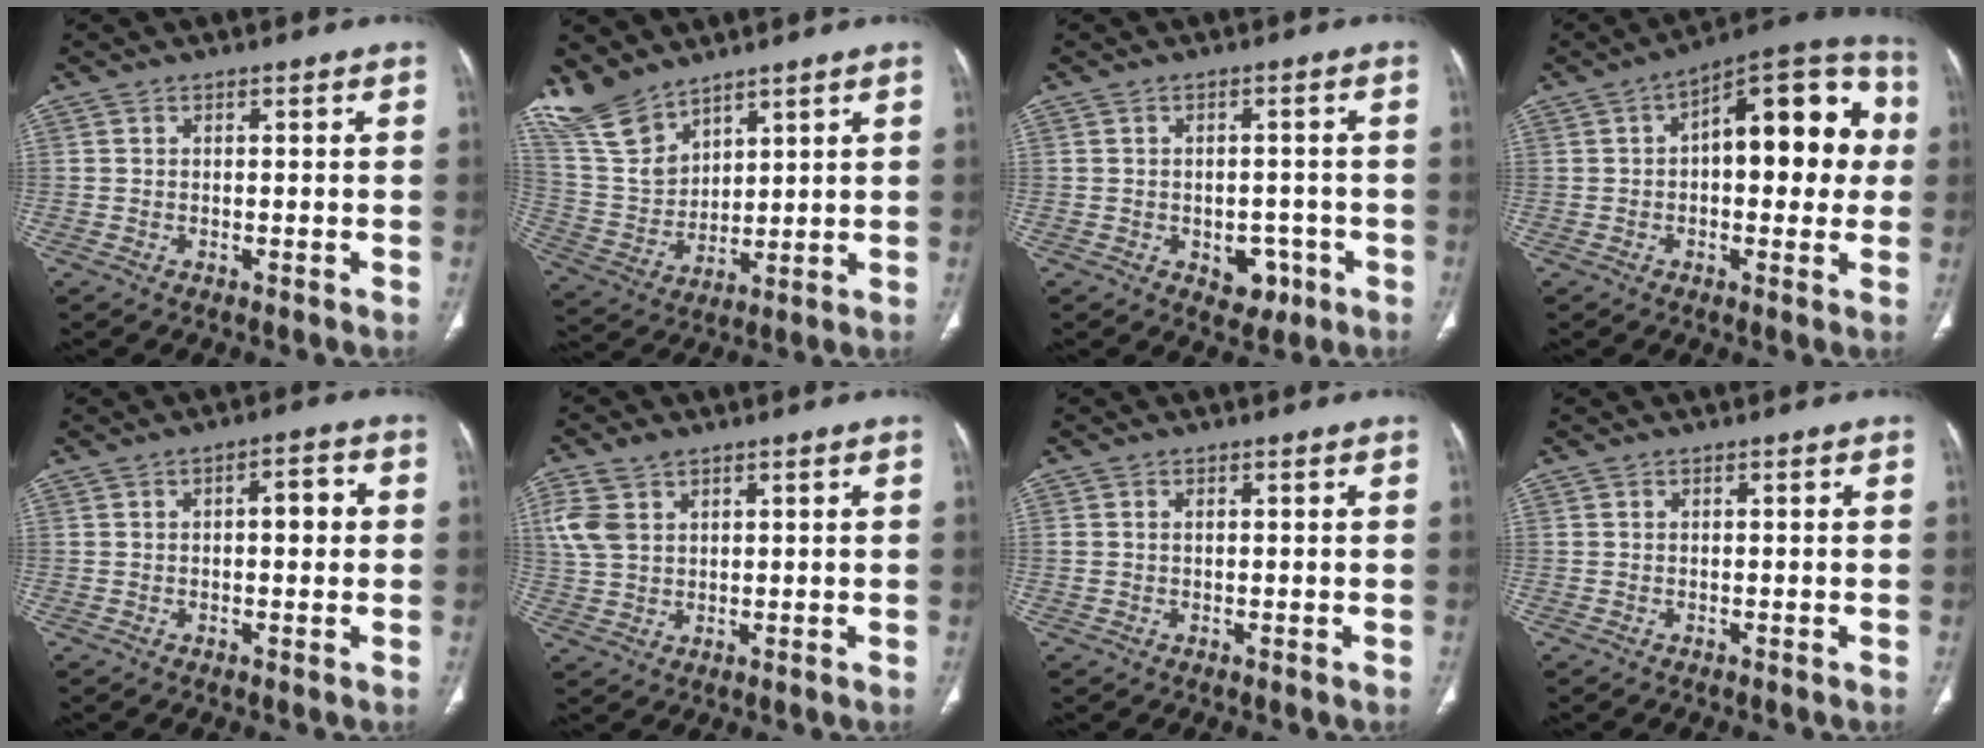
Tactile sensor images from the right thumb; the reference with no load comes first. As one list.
[{"total": 11.5, "force": [9.5, 5.2, 3.8], "torque": [-0.071, -0.042, 0.214]}, {"total": 5.2, "force": [-2.1, 3.7, 3.0], "torque": [-0.011, 0.013, -0.019]}, {"total": 19.5, "force": [2.4, 9.4, 16.9], "torque": [-0.185, 0.037, 0.023]}, {"total": 4.7, "force": [0.5, 2.1, 4.1], "torque": [-0.048, 0.012, 0.004]}, {"total": 6.6, "force": [2.7, 4.6, 3.8], "torque": [-0.082, 0.000, 0.062]}, {"total": 0.9, "force": [0.2, 0.6, 0.6], "torque": [-0.019, 0.006, 0.009]}, {"total": 0.0}]